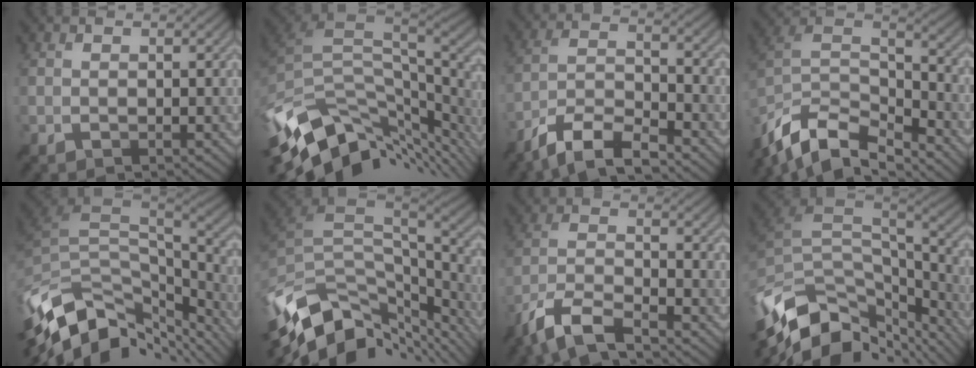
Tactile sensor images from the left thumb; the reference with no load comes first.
{"total": 12.7, "force": [-3.8, 7.2, 9.7], "torque": [-0.204, -0.023, -0.059]}
{"total": 9.1, "force": [-7.1, 2.3, 5.3], "torque": [-0.104, 0.004, -0.143]}
{"total": 13.4, "force": [-9.5, 5.7, 7.6], "torque": [-0.207, -0.007, -0.163]}
{"total": 13.5, "force": [-5.7, 7.2, 9.9], "torque": [-0.233, -0.016, -0.094]}
{"total": 13.9, "force": [-5.6, 7.5, 10.2], "torque": [-0.239, -0.025, -0.089]}
{"total": 8.5, "force": [-6.4, 2.0, 5.2], "torque": [-0.113, -0.002, -0.135]}
{"total": 14.2, "force": [-6.7, 8.0, 9.6], "torque": [-0.235, -0.030, -0.105]}